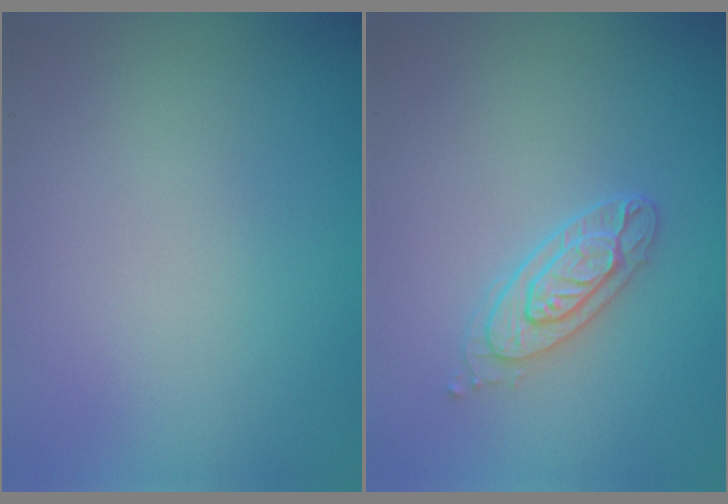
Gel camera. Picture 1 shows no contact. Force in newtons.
{"total": 2.9, "press": 2.5, "slide": 1.5}